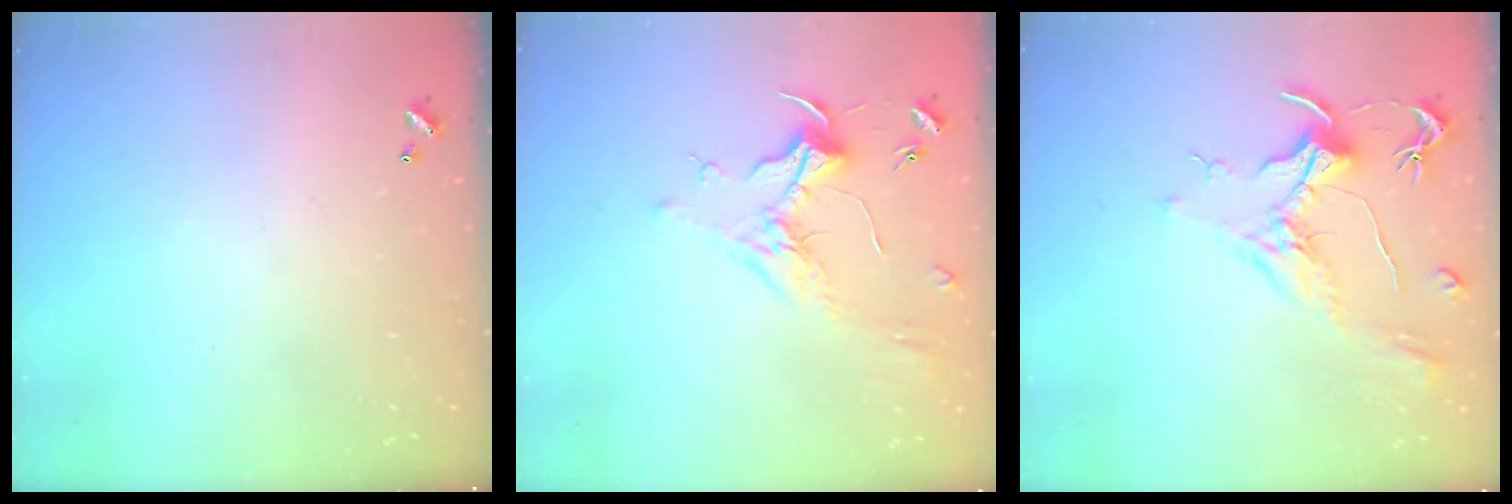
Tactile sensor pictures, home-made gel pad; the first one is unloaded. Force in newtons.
{"total": 2.0, "press": 1.9, "slide": 0.6}
{"total": 2.1, "press": 2.0, "slide": 0.8}